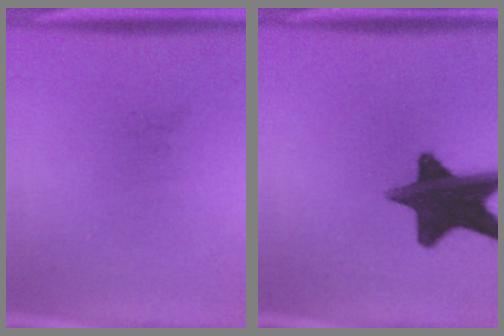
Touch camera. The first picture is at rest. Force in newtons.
{"total": 15.7}